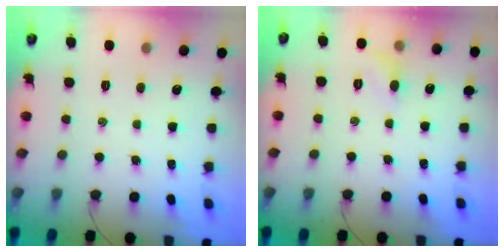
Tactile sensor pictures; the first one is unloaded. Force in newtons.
{"total": 5.3, "press": 5.0, "slide": 1.8}